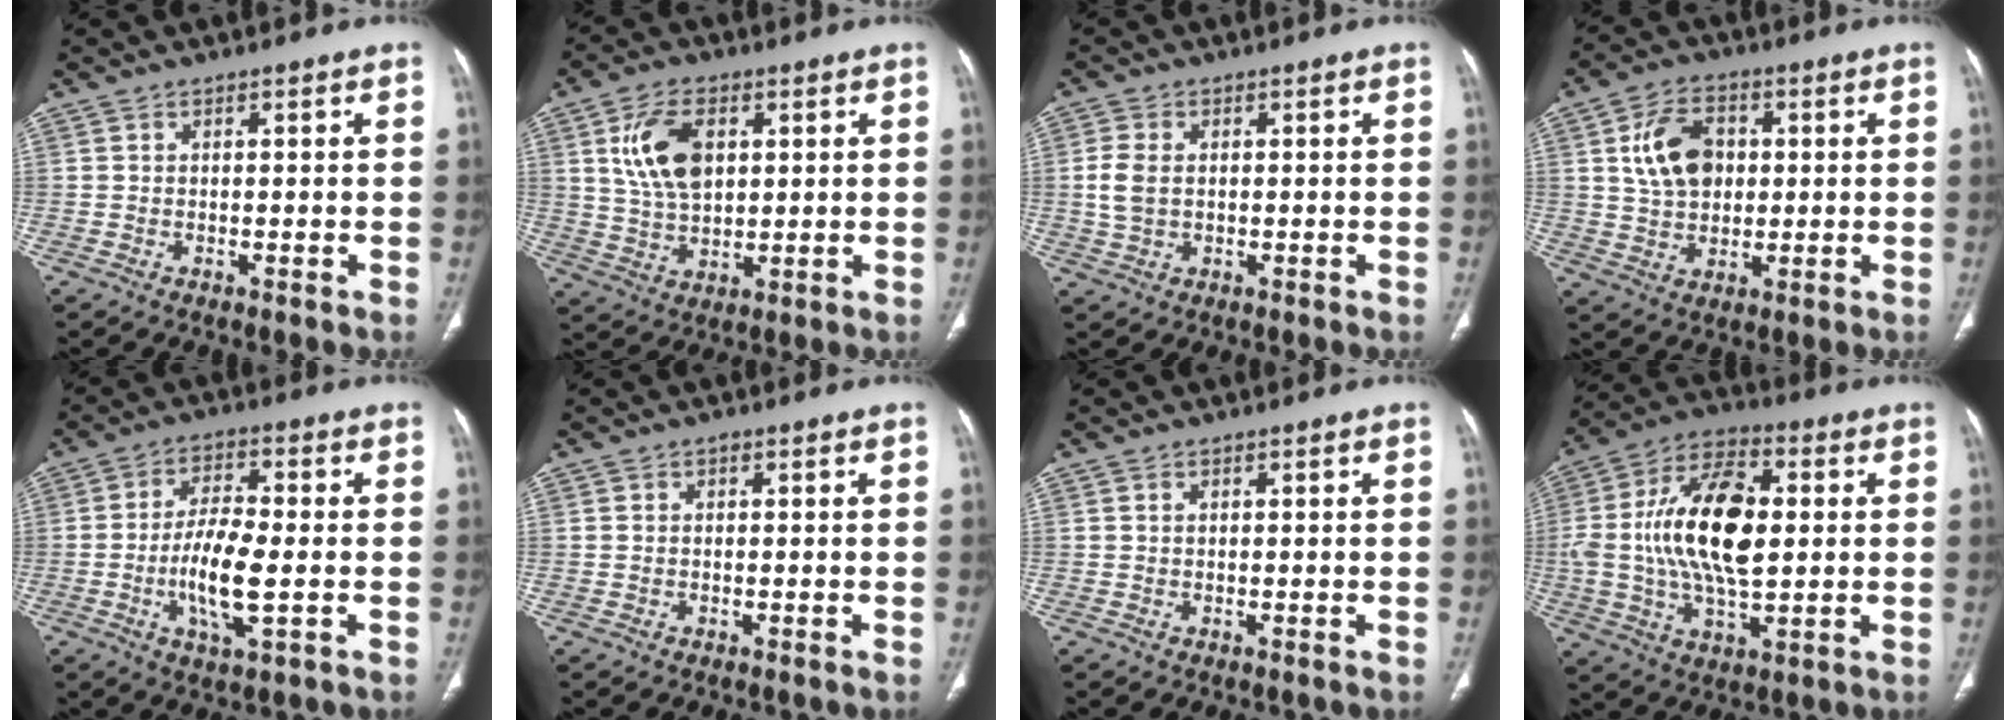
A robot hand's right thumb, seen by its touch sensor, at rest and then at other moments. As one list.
[{"total": 10.8, "force": [3.1, 6.5, 8.1], "torque": [-0.142, -0.007, 0.062]}, {"total": 4.7, "force": [0.2, 3.2, 3.4], "torque": [-0.082, 0.004, 0.006]}, {"total": 10.4, "force": [2.0, 7.4, 7.1], "torque": [-0.106, 0.001, 0.036]}, {"total": 10.0, "force": [-1.9, 3.2, 9.3], "torque": [-0.181, 0.002, -0.039]}, {"total": 0.6, "force": [0.0, 0.5, 0.4], "torque": [-0.006, 0.001, -0.001]}, {"total": 0.0}, {"total": 19.4, "force": [1.5, 9.8, 16.7], "torque": [-0.311, 0.013, 0.022]}]